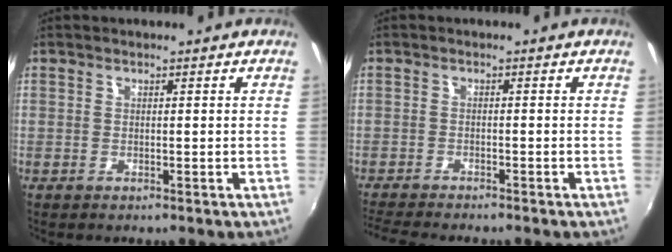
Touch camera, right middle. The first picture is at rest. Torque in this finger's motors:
{"motor_torque": [0.86, -1.28, 0.13, 0.07]}